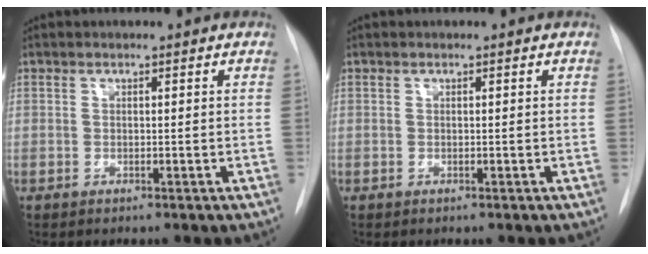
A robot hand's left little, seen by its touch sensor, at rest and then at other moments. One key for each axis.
{"total": 0.0}